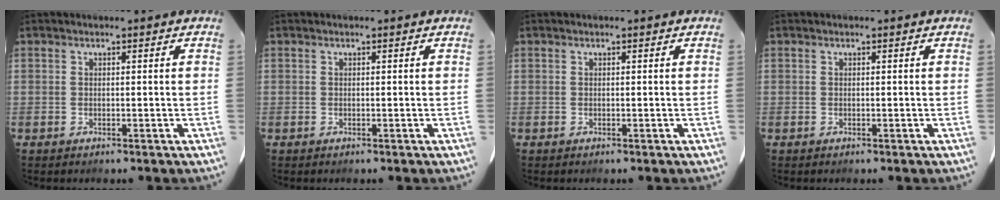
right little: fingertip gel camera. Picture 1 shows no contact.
{"total": 0.0}
{"total": 0.0}
{"total": 0.0}